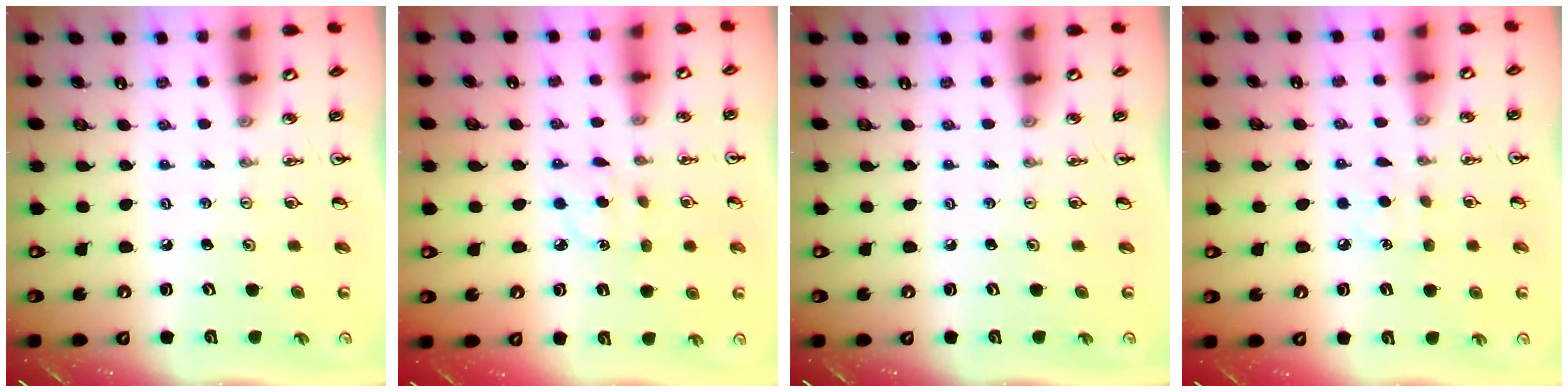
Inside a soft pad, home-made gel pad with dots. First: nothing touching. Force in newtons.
{"total": 4.7, "press": 4.7, "slide": 0.5}
{"total": 0.0}
{"total": 5.2, "press": 5.1, "slide": 0.6}